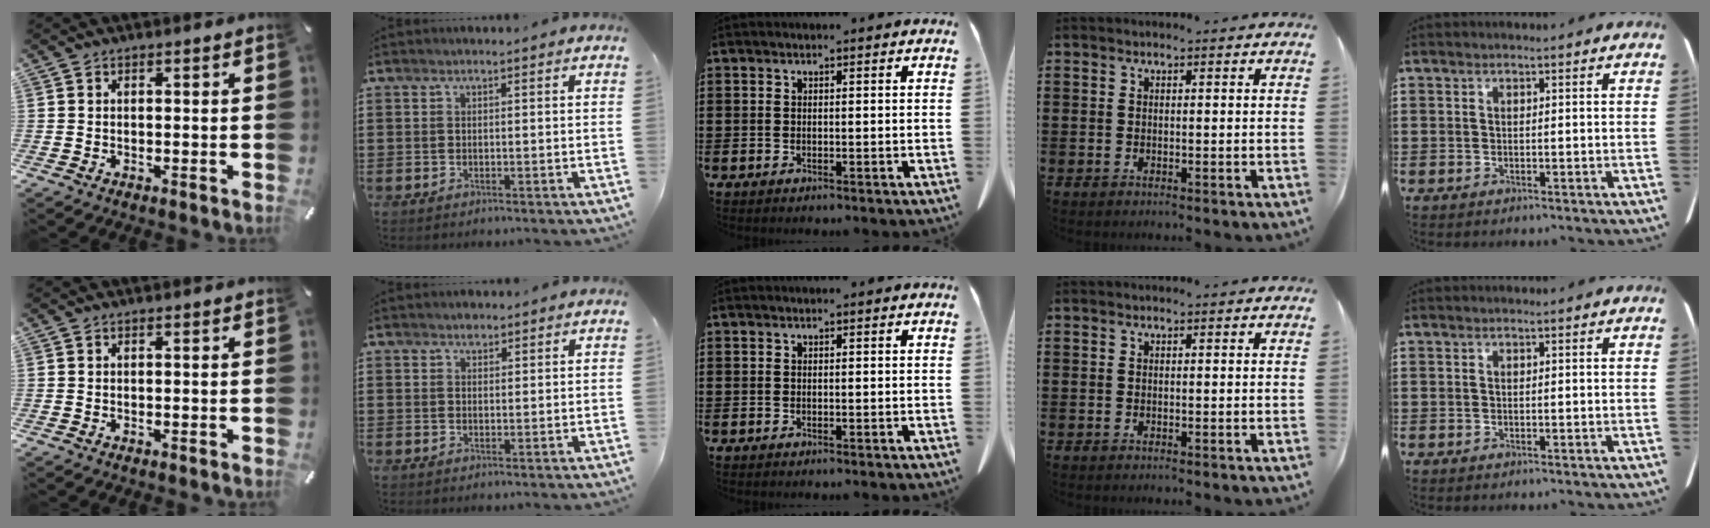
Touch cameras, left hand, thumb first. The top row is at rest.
{"index": {"total": 1.4, "force": [1.1, 0.7, 0.3], "torque": [0.000, 0.000, 0.020]}}